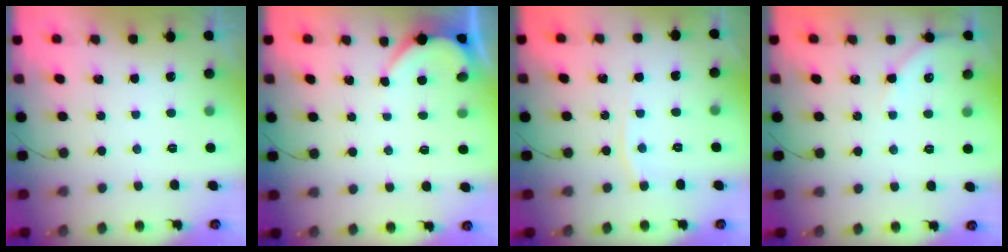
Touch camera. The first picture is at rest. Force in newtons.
{"total": 2.5, "press": 2.5, "slide": 0.3}
{"total": 3.3, "press": 3.3, "slide": 0.2}
{"total": 3.7, "press": 3.7, "slide": 0.6}